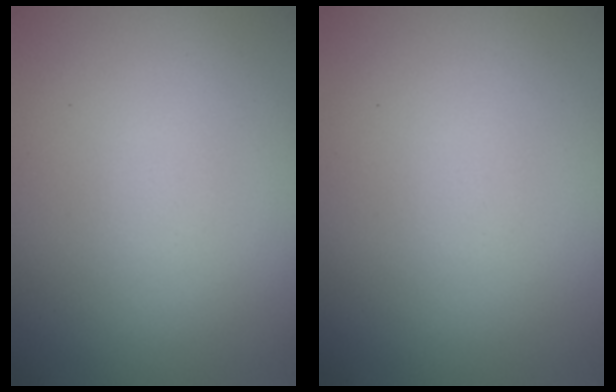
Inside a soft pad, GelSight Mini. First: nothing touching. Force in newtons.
{"total": 0.0}